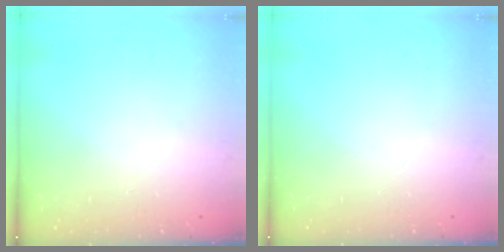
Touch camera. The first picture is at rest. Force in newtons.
{"total": 0.0}